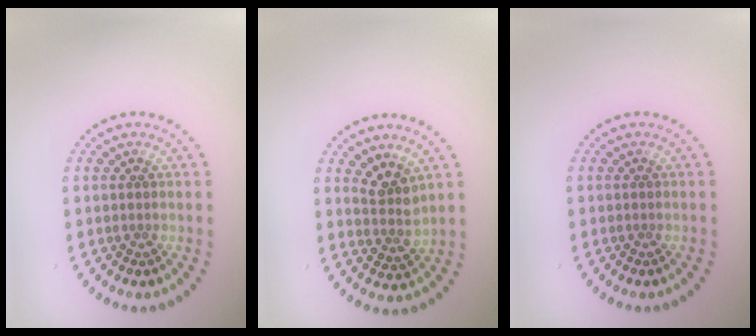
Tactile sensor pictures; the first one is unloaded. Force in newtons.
{"total": 2.5, "press": 1.9, "slide": 1.6}
{"total": 0.0}